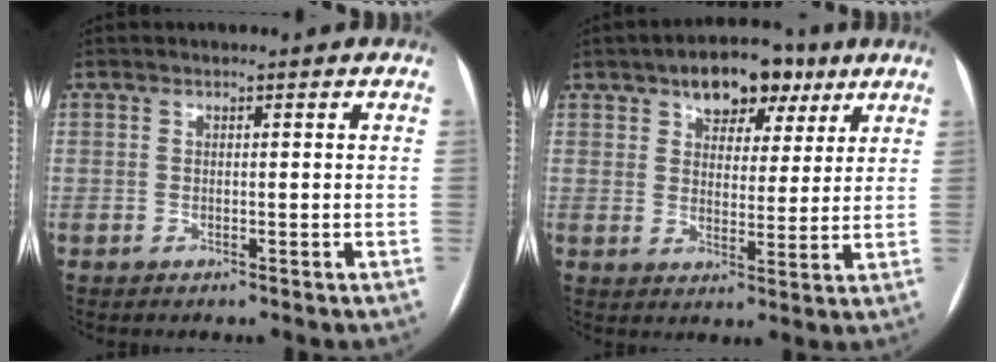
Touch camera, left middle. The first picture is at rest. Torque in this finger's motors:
{"motor_torque": [0.70, -0.70, 0.38, 0.07]}